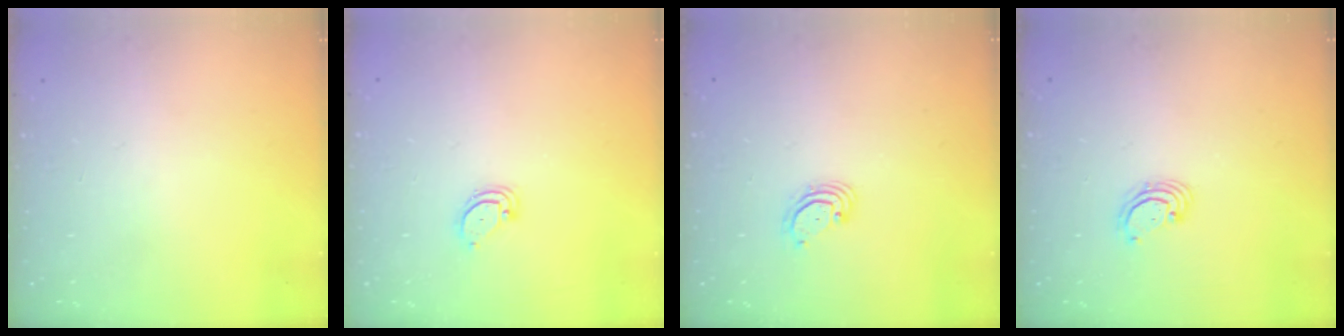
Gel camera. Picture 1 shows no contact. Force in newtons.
{"total": 3.0, "press": 3.0, "slide": 0.2}
{"total": 3.0, "press": 3.0, "slide": 0.3}
{"total": 2.8, "press": 2.8, "slide": 0.3}